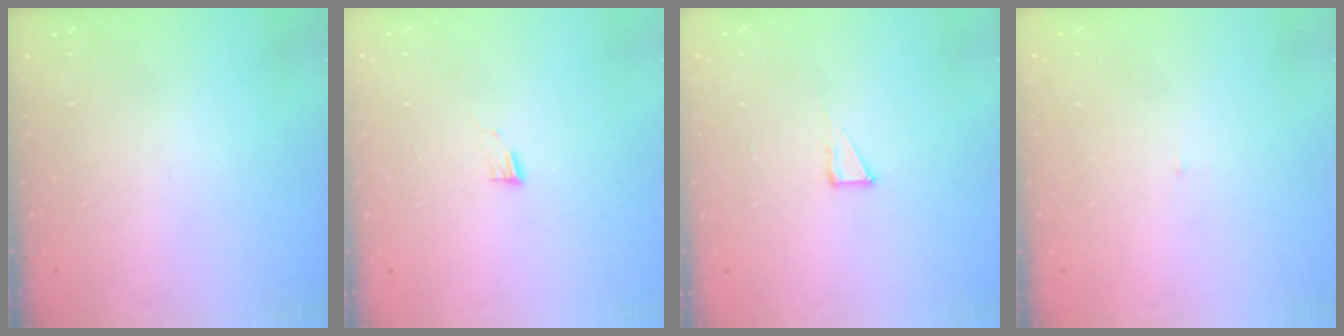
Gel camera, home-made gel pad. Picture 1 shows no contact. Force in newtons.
{"total": 4.9, "press": 4.9, "slide": 0.5}
{"total": 2.6, "press": 2.6, "slide": 0.1}
{"total": 3.0, "press": 3.0, "slide": 0.2}